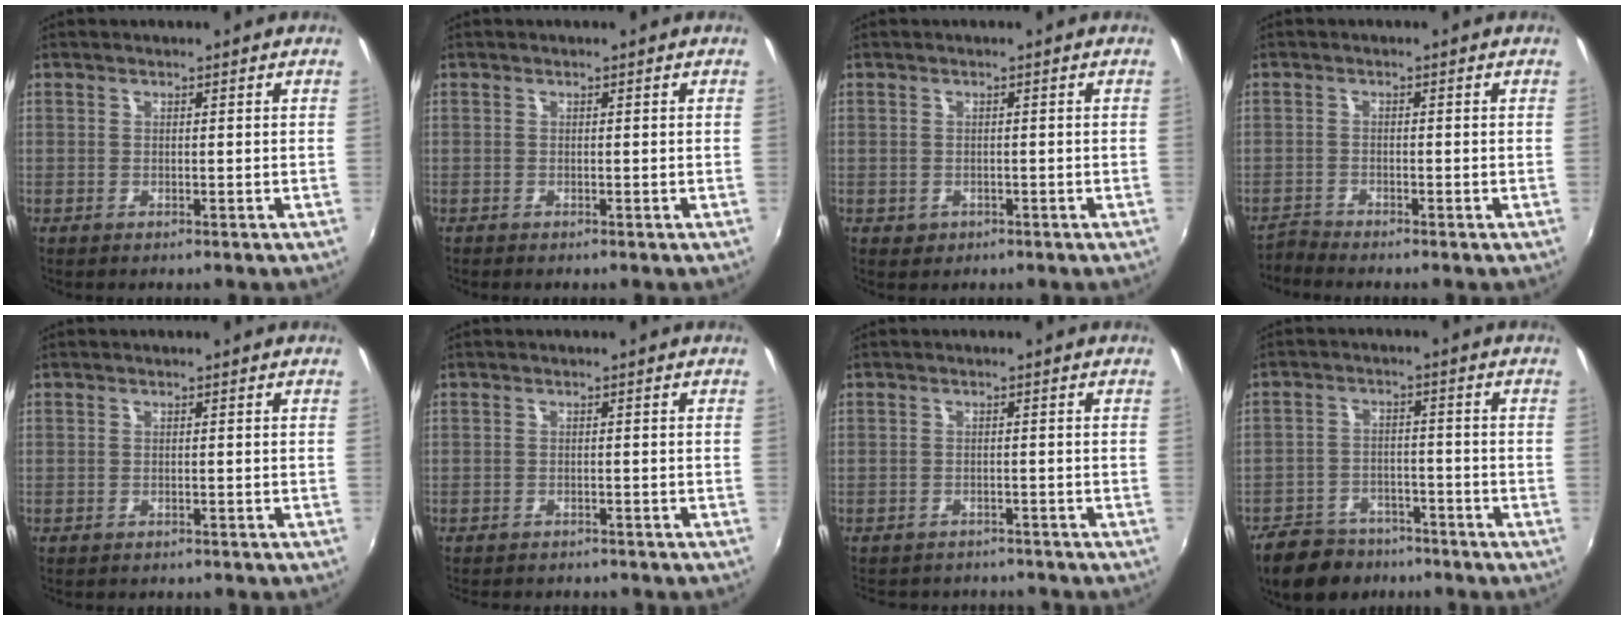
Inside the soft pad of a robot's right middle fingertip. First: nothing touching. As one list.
[{"total": 0.0}, {"total": 1.5, "force": [-0.5, 1.3, 0.5], "torque": [-0.010, -0.002, -0.003]}, {"total": 2.1, "force": [-2.0, -0.2, -0.4], "torque": [0.004, -0.008, -0.048]}, {"total": 2.8, "force": [-2.5, 0.7, 0.9], "torque": [-0.023, -0.011, -0.035]}, {"total": 7.0, "force": [-6.3, 1.8, 2.5], "torque": [-0.059, -0.015, -0.087]}, {"total": 10.1, "force": [-9.0, 3.4, 3.0], "torque": [-0.074, -0.015, -0.125]}, {"total": 12.0, "force": [-9.3, 6.4, 4.1], "torque": [-0.110, 0.003, -0.138]}]